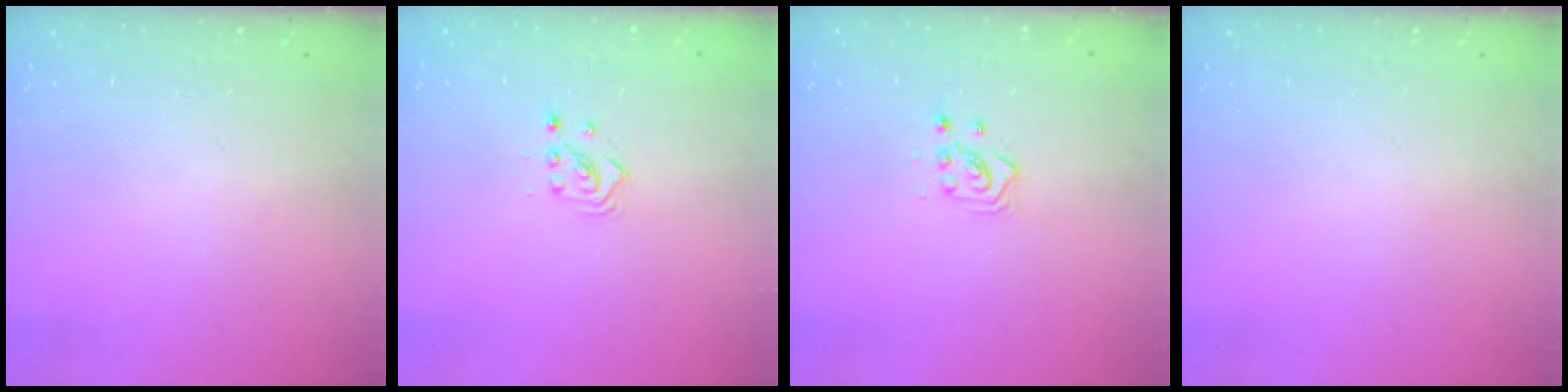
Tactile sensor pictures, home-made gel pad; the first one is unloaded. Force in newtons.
{"total": 3.3, "press": 3.3, "slide": 0.2}
{"total": 3.0, "press": 3.0, "slide": 0.5}
{"total": 0.0}